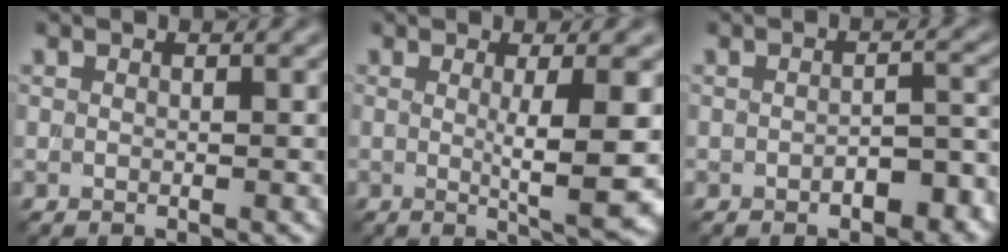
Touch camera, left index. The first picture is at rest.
{"total": 5.8, "force": [-0.1, 0.8, 5.7], "torque": [-0.084, -0.008, 0.004]}
{"total": 3.4, "force": [-1.8, 1.5, 2.6], "torque": [-0.040, 0.003, -0.019]}